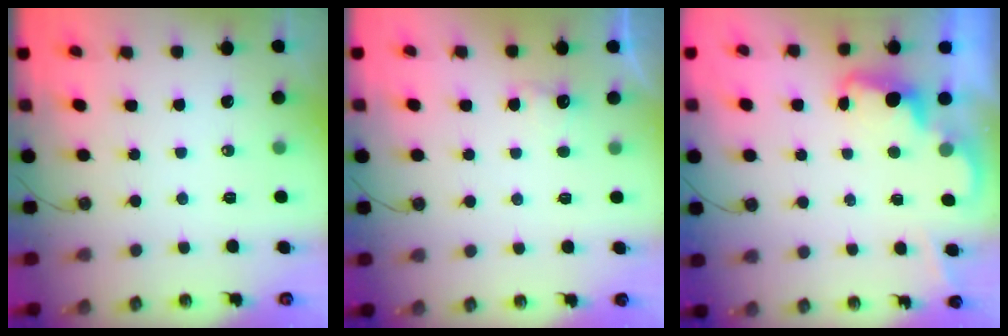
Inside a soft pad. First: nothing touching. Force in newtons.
{"total": 2.9, "press": 2.8, "slide": 0.9}
{"total": 2.5, "press": 2.4, "slide": 0.5}